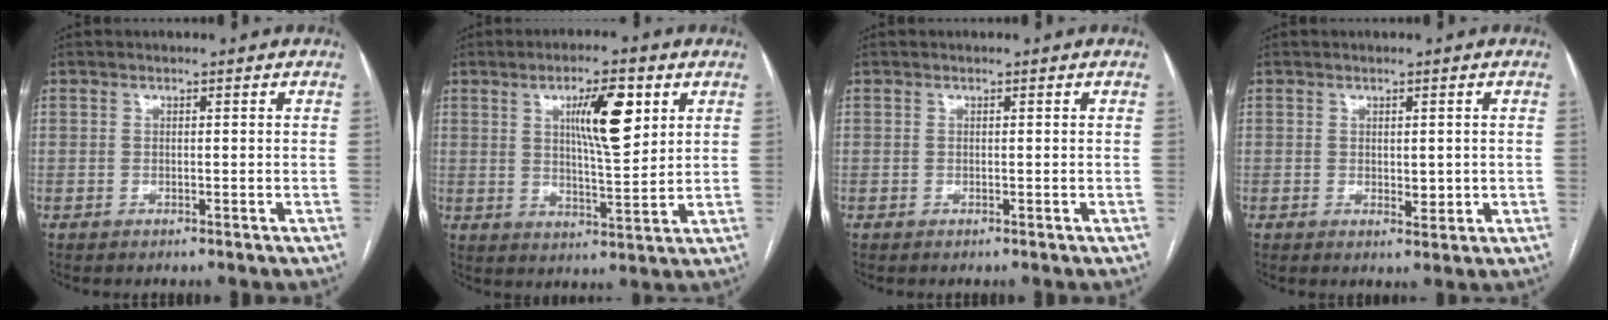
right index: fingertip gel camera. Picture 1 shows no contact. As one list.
[{"total": 9.5, "force": [3.7, 1.8, 8.6], "torque": [-0.143, 0.002, 0.062]}, {"total": 0.0}, {"total": 2.3, "force": [0.0, 1.3, 1.8], "torque": [-0.026, -0.003, 0.008]}]